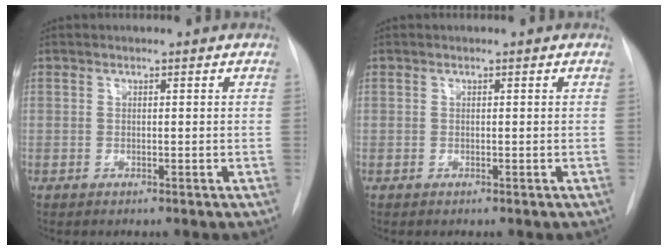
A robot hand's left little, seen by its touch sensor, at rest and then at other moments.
{"total": 0.0}